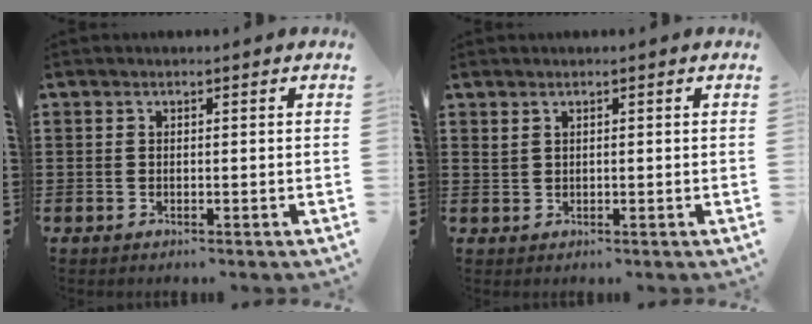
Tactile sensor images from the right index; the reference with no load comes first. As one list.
[{"total": 0.9, "force": [0.6, 0.3, 0.5], "torque": [-0.012, 0.002, 0.012]}]